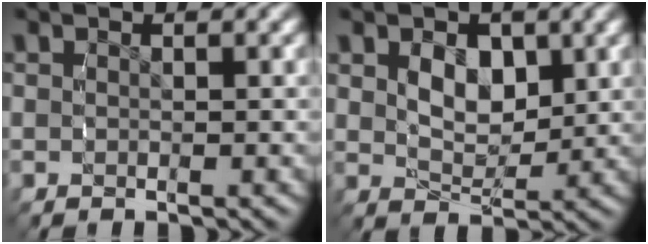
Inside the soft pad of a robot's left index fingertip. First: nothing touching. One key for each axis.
{"total": 3.2, "fx": 1.0, "fy": 1.8, "fz": 2.4, "tx": -0.032, "ty": -0.009, "tz": 0.022}